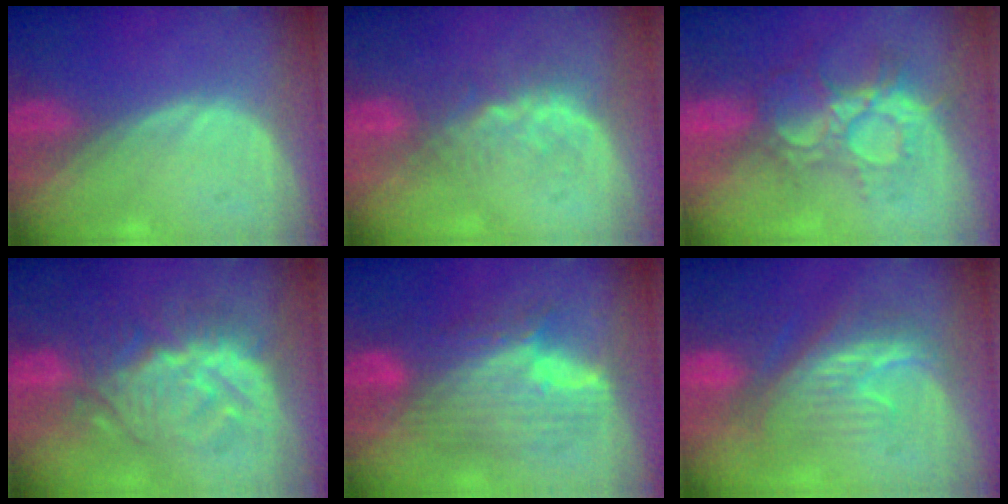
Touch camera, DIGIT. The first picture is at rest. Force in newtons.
{"total": 4.4, "press": 4.0, "slide": 1.9}
{"total": 8.7, "press": 8.0, "slide": 3.4}
{"total": 9.5, "press": 9.4, "slide": 0.5}
{"total": 9.8, "press": 9.8, "slide": 0.6}
{"total": 8.3, "press": 8.1, "slide": 1.9}